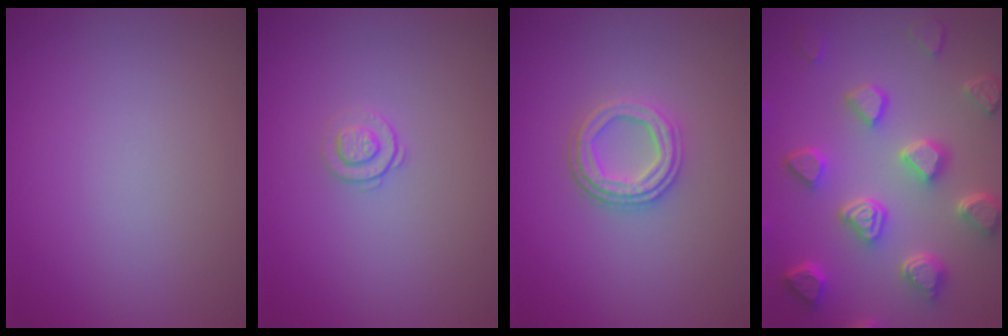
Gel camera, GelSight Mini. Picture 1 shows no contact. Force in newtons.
{"total": 1.2, "press": 0.9, "slide": 0.8}
{"total": 3.5, "press": 3.0, "slide": 1.8}
{"total": 7.1, "press": 5.7, "slide": 4.2}